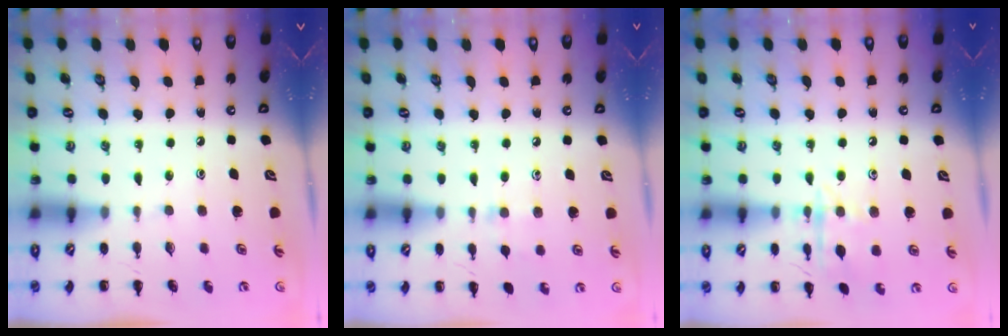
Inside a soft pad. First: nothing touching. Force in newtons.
{"total": 5.4, "press": 5.1, "slide": 1.6}
{"total": 10.0, "press": 10.0, "slide": 0.7}